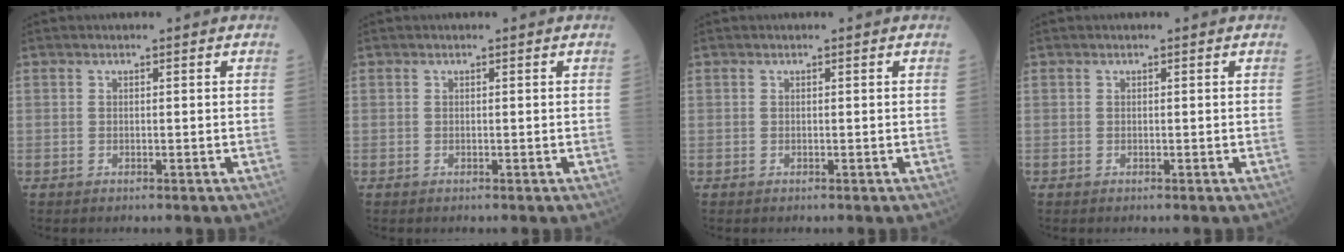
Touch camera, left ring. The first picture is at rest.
{"total": 0.0}
{"total": 0.0}
{"total": 0.0}